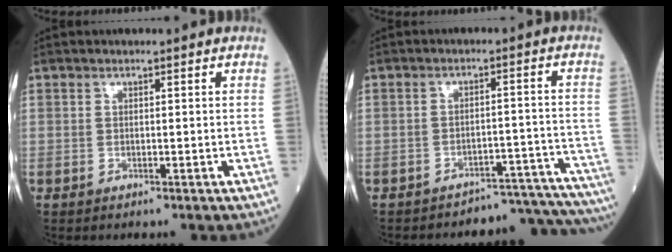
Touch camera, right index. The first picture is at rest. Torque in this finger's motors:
{"motor_torque": [0.97, -1.17, 0.11, 0.04]}